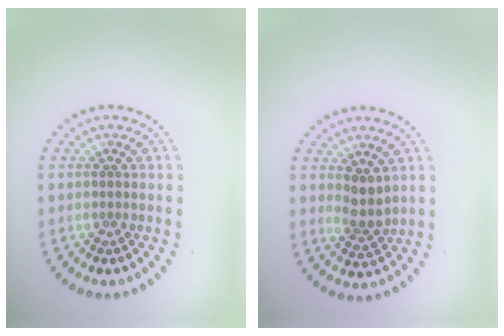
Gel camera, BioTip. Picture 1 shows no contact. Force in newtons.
{"total": 2.2, "press": 1.7, "slide": 1.3}